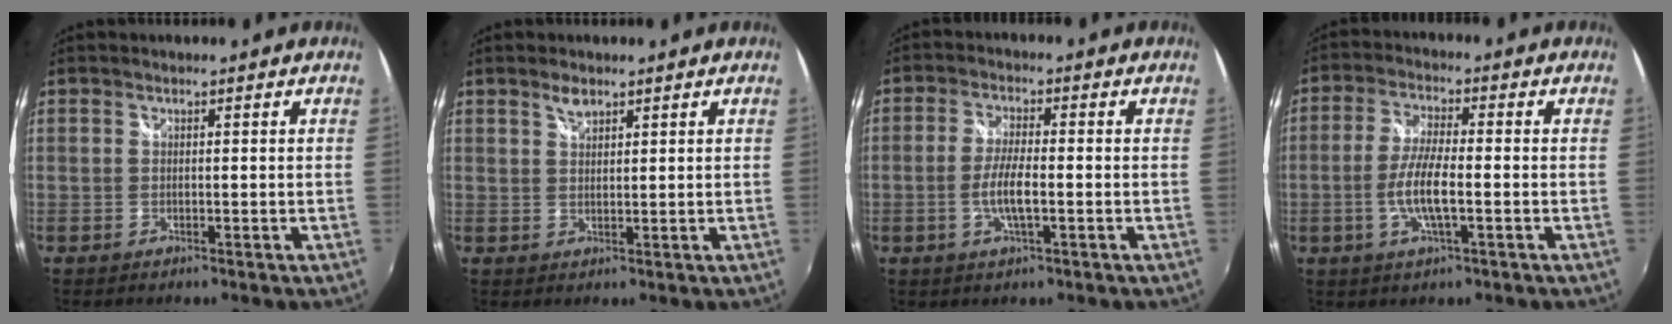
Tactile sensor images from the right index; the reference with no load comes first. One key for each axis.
{"total": 2.3, "fx": 1.7, "fy": 1.0, "fz": 1.1, "tx": -0.018, "ty": 0.003, "tz": 0.031}
{"total": 5.4, "fx": -1.5, "fy": 1.0, "fz": 5.1, "tx": -0.104, "ty": -0.002, "tz": -0.030}
{"total": 7.3, "fx": -1.9, "fy": 1.4, "fz": 6.8, "tx": -0.140, "ty": -0.002, "tz": -0.039}